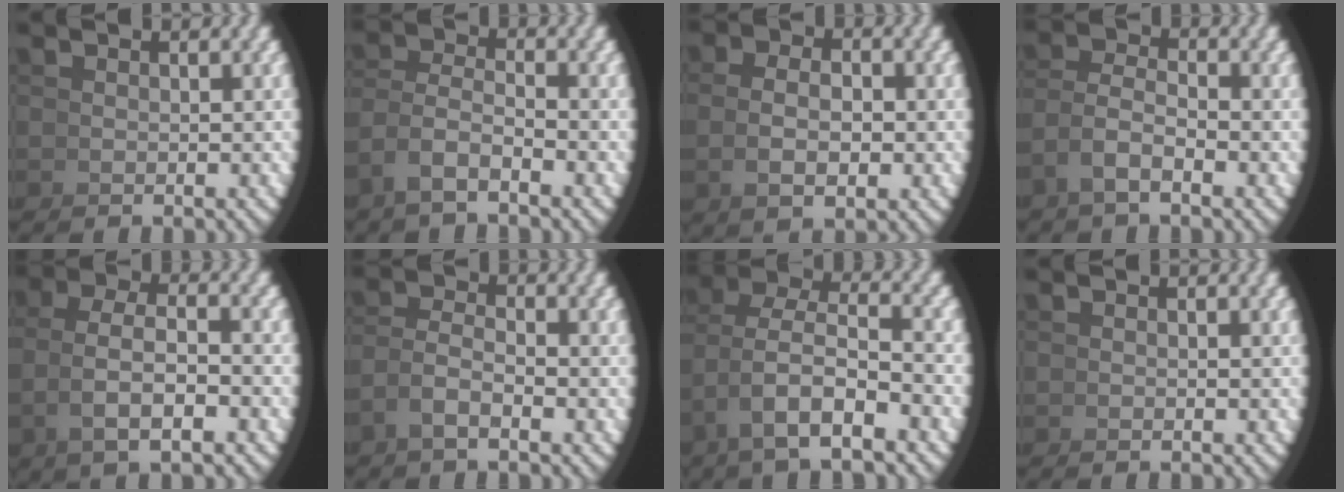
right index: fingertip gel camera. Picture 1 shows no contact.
{"total": 3.4, "force": [-1.3, 2.2, 2.3], "torque": [-0.057, -0.012, -0.020]}
{"total": 2.4, "force": [0.0, 0.9, 2.3], "torque": [-0.033, 0.001, 0.004]}
{"total": 2.9, "force": [-0.8, 1.8, 2.2], "torque": [-0.051, -0.010, -0.012]}
{"total": 3.8, "force": [0.4, 1.3, 3.6], "torque": [-0.065, 0.005, 0.012]}
{"total": 2.2, "force": [-0.9, 1.0, 1.7], "torque": [-0.037, -0.008, -0.015]}
{"total": 5.2, "force": [1.0, 2.9, 4.2], "torque": [-0.083, 0.002, 0.020]}
{"total": 0.0}